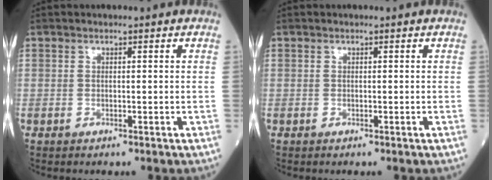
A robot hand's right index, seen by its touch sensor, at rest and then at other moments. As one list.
[{"total": 0.0}]